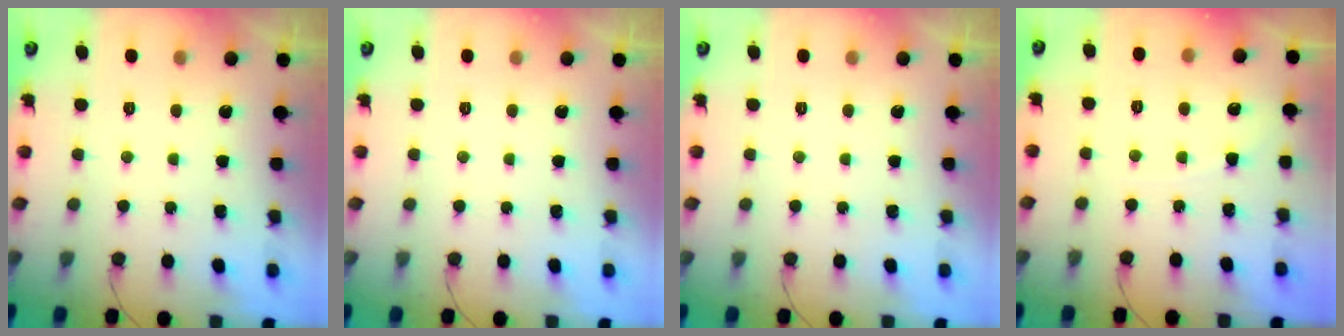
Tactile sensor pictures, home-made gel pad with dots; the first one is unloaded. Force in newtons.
{"total": 0.0}
{"total": 0.0}
{"total": 3.8, "press": 3.7, "slide": 0.5}